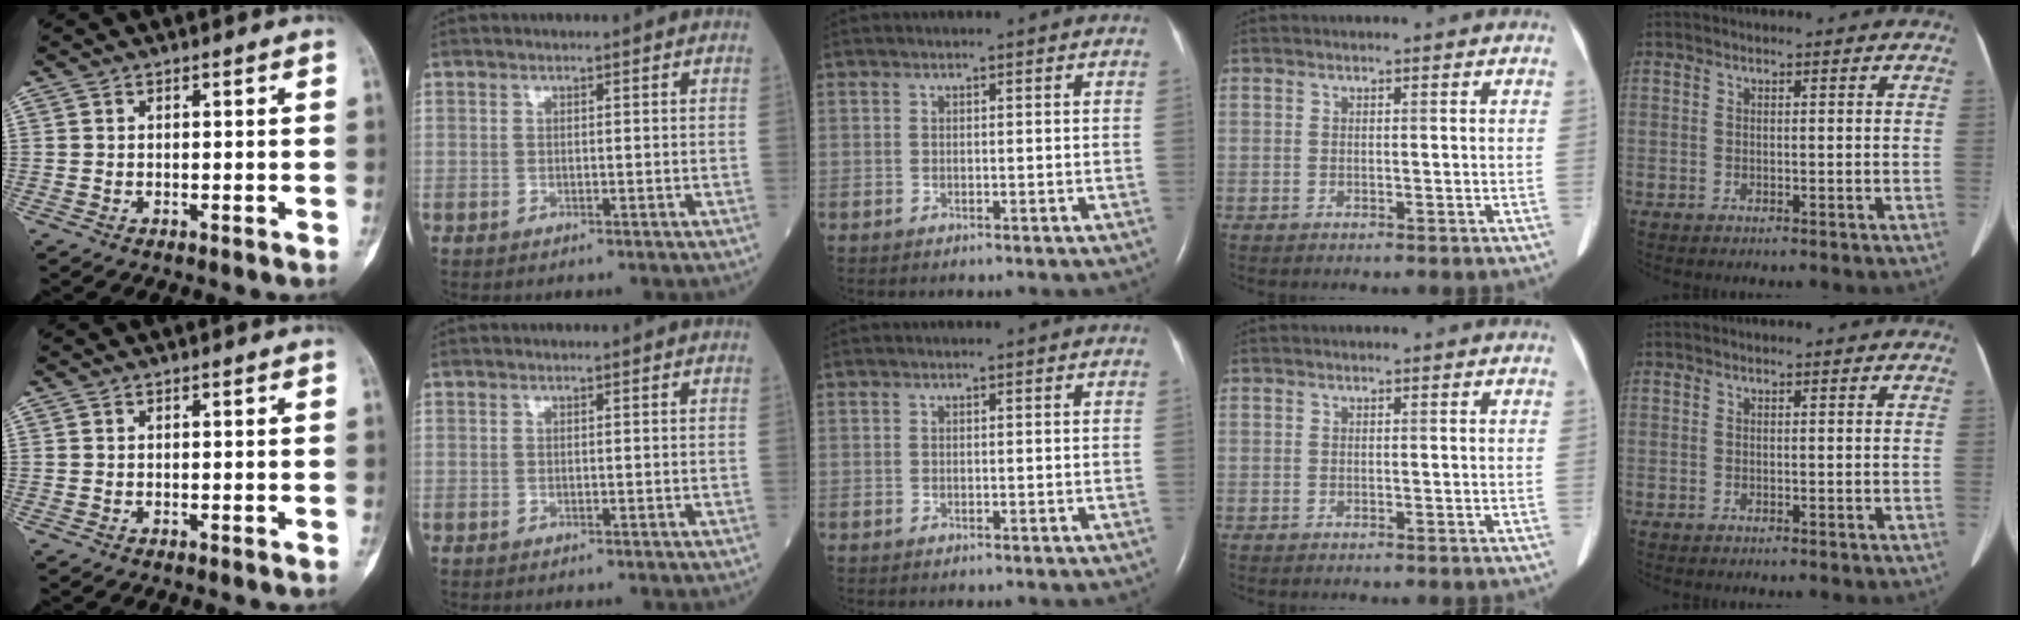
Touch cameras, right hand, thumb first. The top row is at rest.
{}